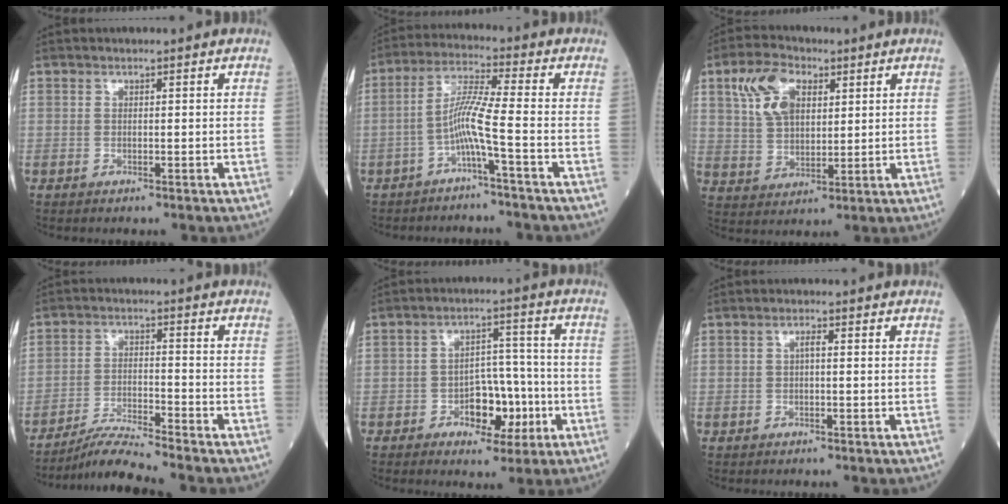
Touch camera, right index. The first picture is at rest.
{"total": 6.0, "force": [-2.3, -0.8, 5.5], "torque": [-0.112, 0.016, -0.043]}
{"total": 9.1, "force": [3.9, 5.4, 6.1], "torque": [-0.133, 0.024, 0.080]}
{"total": 7.0, "force": [-6.7, -1.1, 1.8], "torque": [-0.032, -0.015, -0.121]}
{"total": 7.6, "force": [-2.9, 4.2, 5.7], "torque": [-0.081, 0.018, -0.041]}
{"total": 1.2, "force": [0.0, 0.2, 1.2], "torque": [-0.022, 0.003, -0.001]}